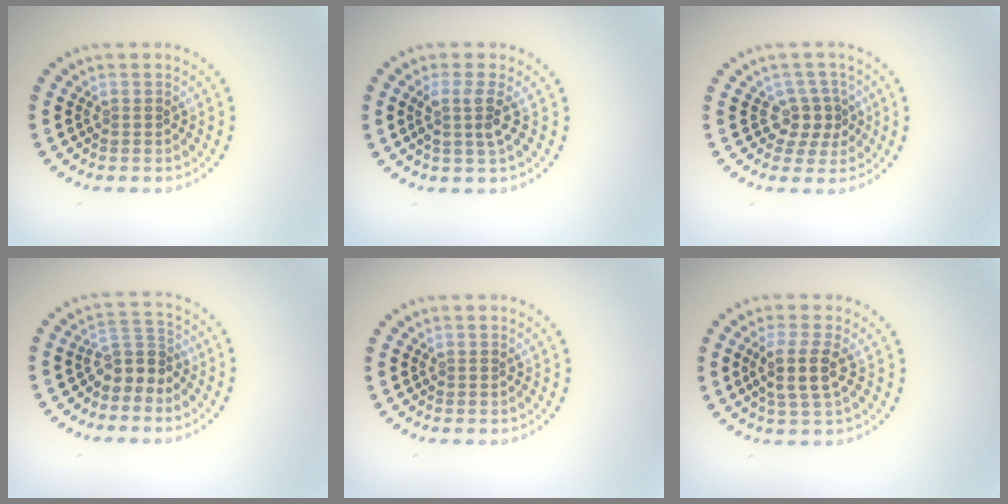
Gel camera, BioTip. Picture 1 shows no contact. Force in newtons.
{"total": 2.3, "press": 1.7, "slide": 1.5}
{"total": 2.5, "press": 2.0, "slide": 1.5}
{"total": 2.8, "press": 2.0, "slide": 2.0}
{"total": 0.0}
{"total": 3.0, "press": 2.6, "slide": 1.4}